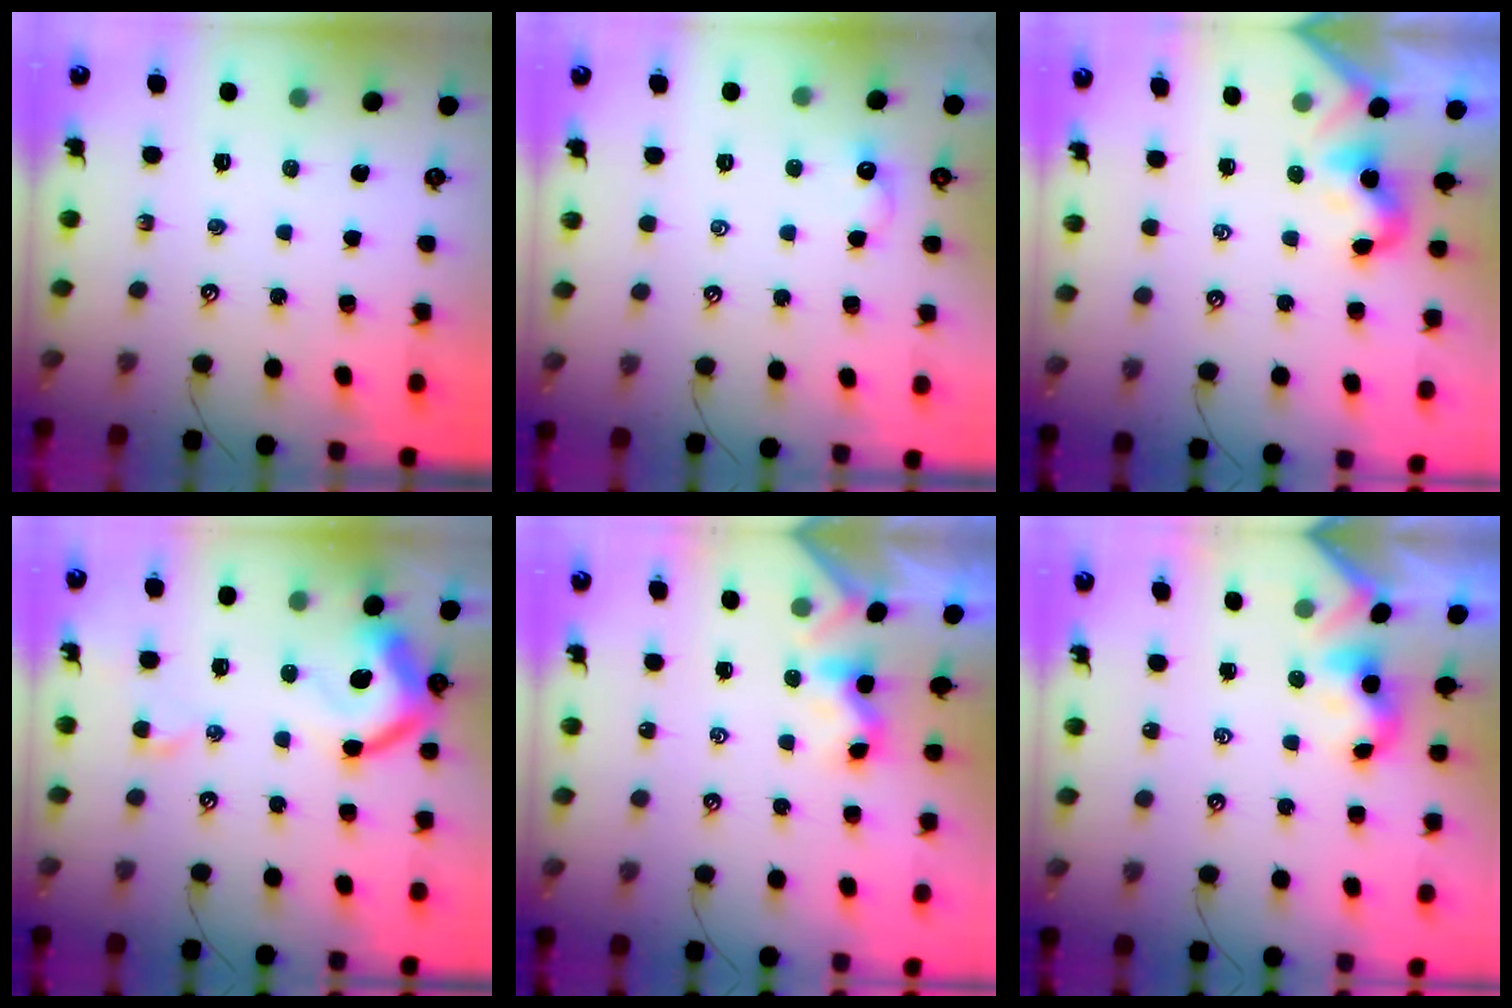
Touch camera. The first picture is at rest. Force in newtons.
{"total": 1.7, "press": 1.6, "slide": 0.4}
{"total": 0.0}
{"total": 11.1, "press": 11.0, "slide": 1.7}
{"total": 1.6, "press": 1.5, "slide": 0.5}
{"total": 2.1, "press": 2.1, "slide": 0.2}